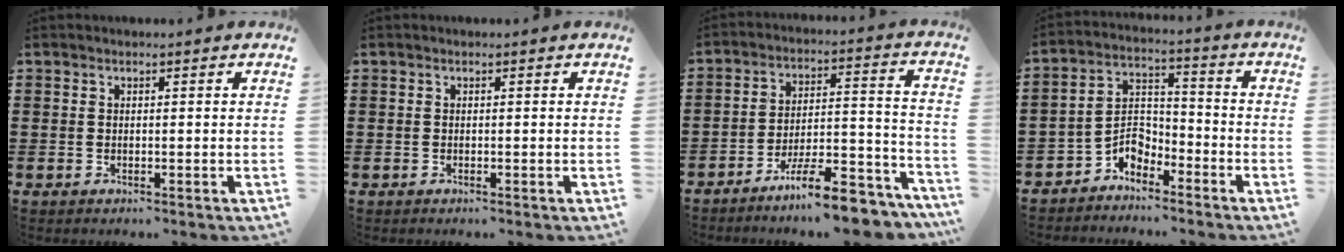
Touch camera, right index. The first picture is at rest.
{"total": 0.0}
{"total": 11.2, "force": [-9.5, 1.1, 5.9], "torque": [-0.085, 0.032, -0.176]}
{"total": 4.9, "force": [-3.8, 2.8, 1.5], "torque": [-0.040, 0.008, -0.079]}